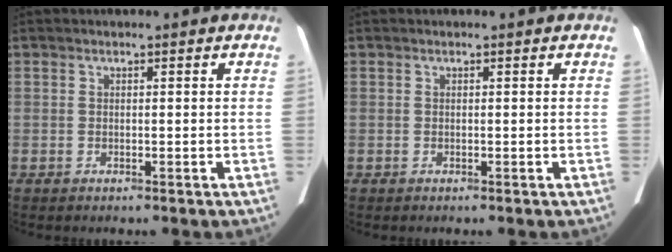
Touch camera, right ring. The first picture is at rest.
{"total": 0.0}